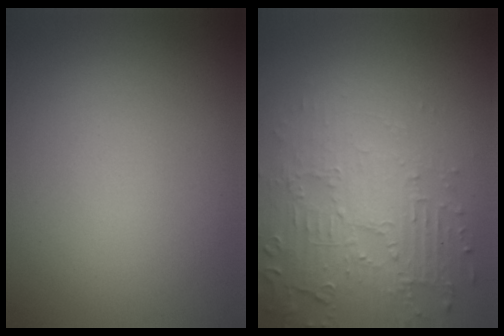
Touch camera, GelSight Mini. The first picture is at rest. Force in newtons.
{"total": 5.5, "press": 3.6, "slide": 4.1}